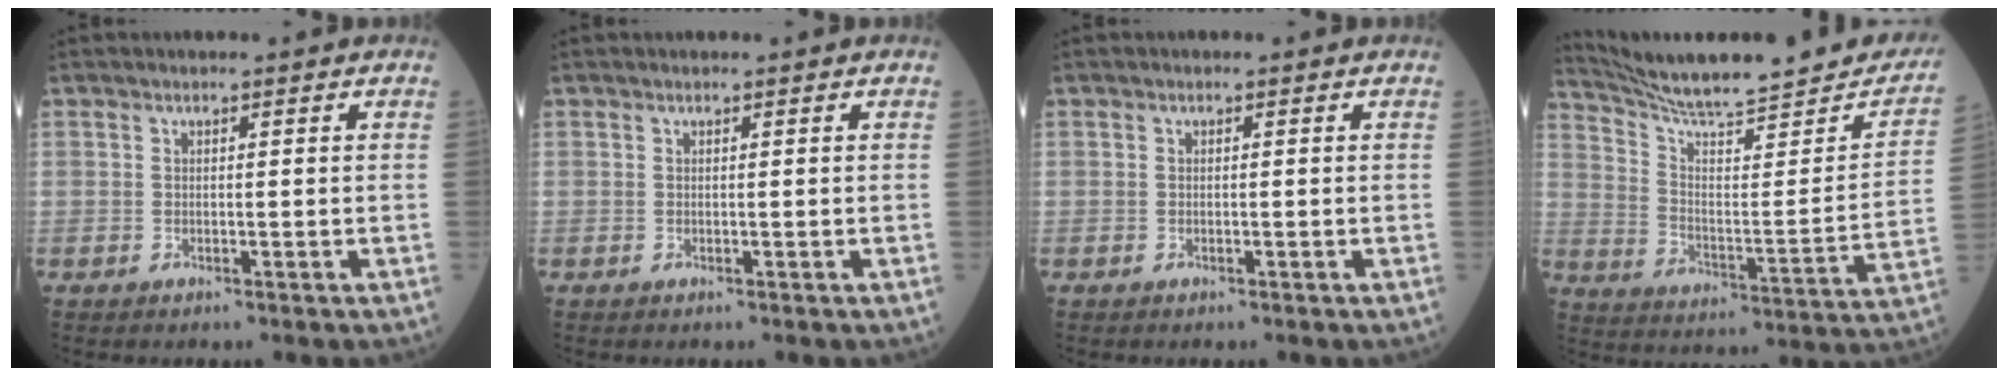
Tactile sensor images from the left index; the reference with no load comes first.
{"total": 0.0}
{"total": 0.0}
{"total": 22.6, "force": [20.3, 2.4, 9.8], "torque": [-0.145, -0.045, 0.282]}